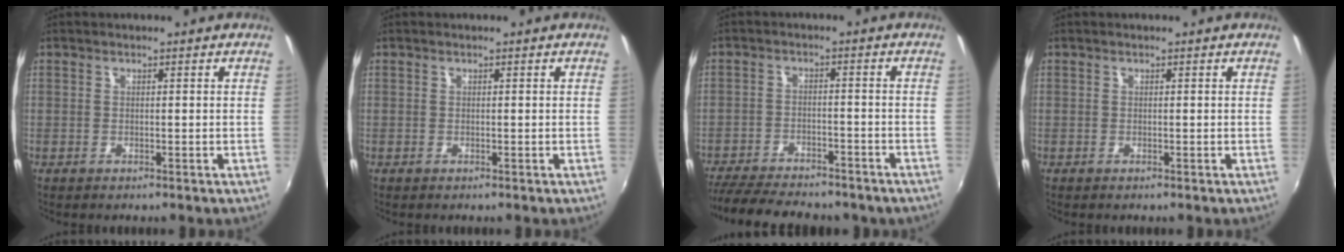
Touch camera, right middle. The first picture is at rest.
{"total": 0.0}
{"total": 16.6, "force": [-13.8, 5.1, 7.7], "torque": [-0.163, -0.031, -0.199]}
{"total": 0.0}